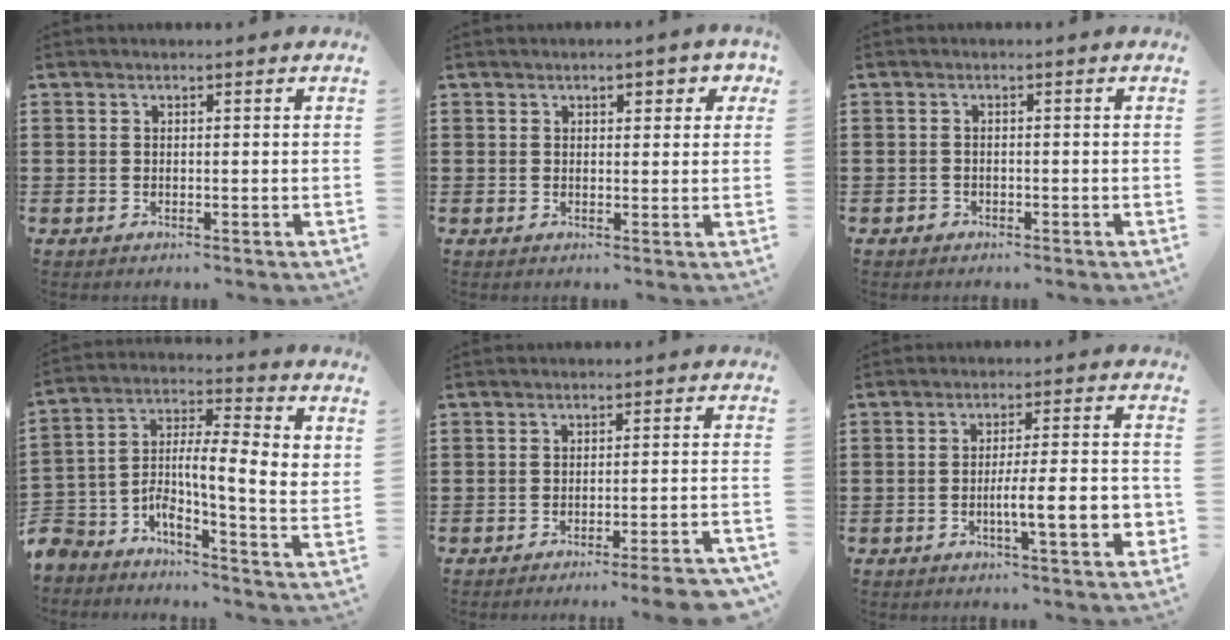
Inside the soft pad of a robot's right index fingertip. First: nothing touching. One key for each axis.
{"total": 2.6, "fx": 1.2, "fy": 1.1, "fz": 2.0, "tx": -0.025, "ty": 0.002, "tz": 0.016}
{"total": 0.8, "fx": -0.7, "fy": 0.4, "fz": 0.1, "tx": -0.003, "ty": 0.001, "tz": -0.015}
{"total": 5.9, "fx": -1.0, "fy": 0.9, "fz": 5.8, "tx": -0.130, "ty": -0.032, "tz": -0.029}
{"total": 3.8, "fx": -3.2, "fy": -0.4, "fz": 2.0, "tx": -0.033, "ty": -0.012, "tz": -0.061}
{"total": 8.5, "fx": -2.5, "fy": 1.3, "fz": 8.0, "tx": -0.128, "ty": -0.008, "tz": -0.044}